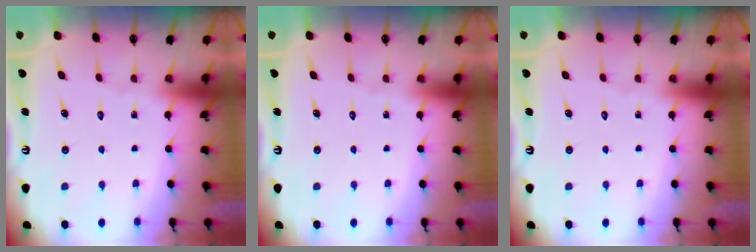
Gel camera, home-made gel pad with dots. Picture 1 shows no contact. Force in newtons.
{"total": 0.0}
{"total": 0.0}